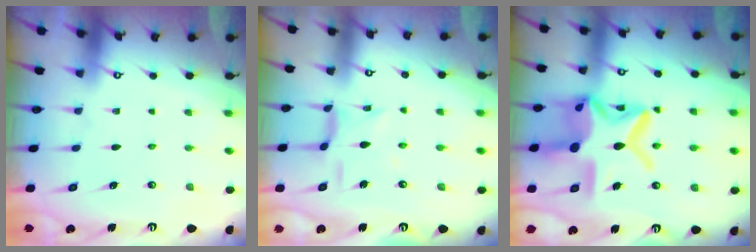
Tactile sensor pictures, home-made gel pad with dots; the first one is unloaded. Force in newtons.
{"total": 6.1, "press": 6.1, "slide": 0.4}
{"total": 21.1, "press": 21.1, "slide": 1.7}